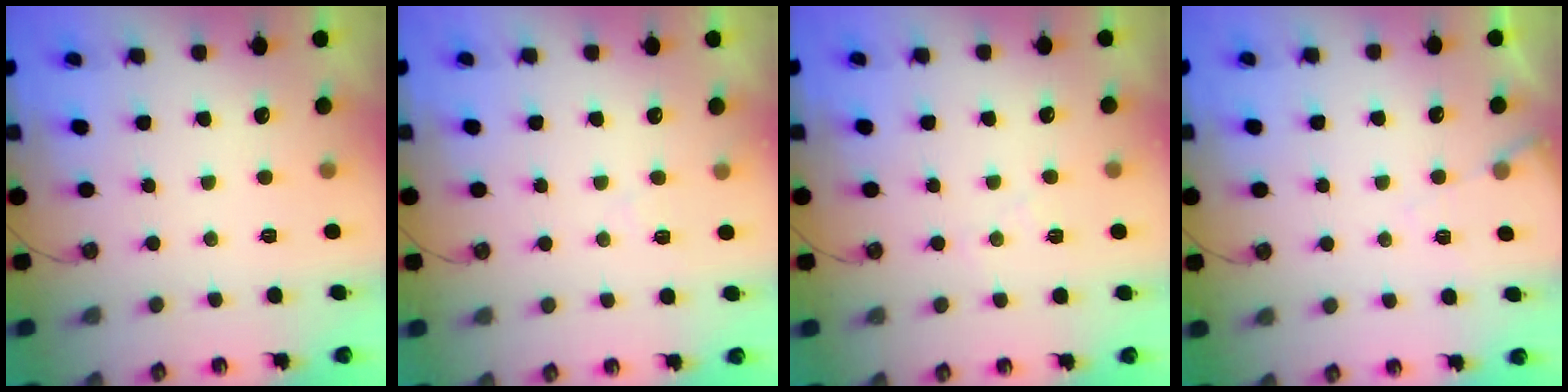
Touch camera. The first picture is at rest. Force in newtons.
{"total": 4.9, "press": 4.8, "slide": 0.7}
{"total": 4.8, "press": 4.7, "slide": 0.7}
{"total": 5.0, "press": 5.0, "slide": 0.7}